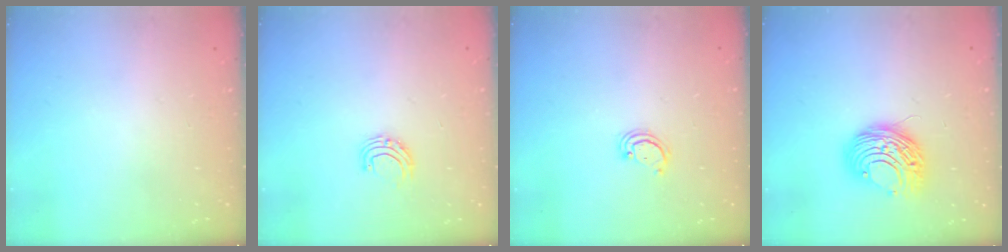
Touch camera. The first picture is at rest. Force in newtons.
{"total": 5.5, "press": 5.5, "slide": 0.6}
{"total": 2.6, "press": 2.6, "slide": 0.3}
{"total": 10.0, "press": 10.0, "slide": 0.9}